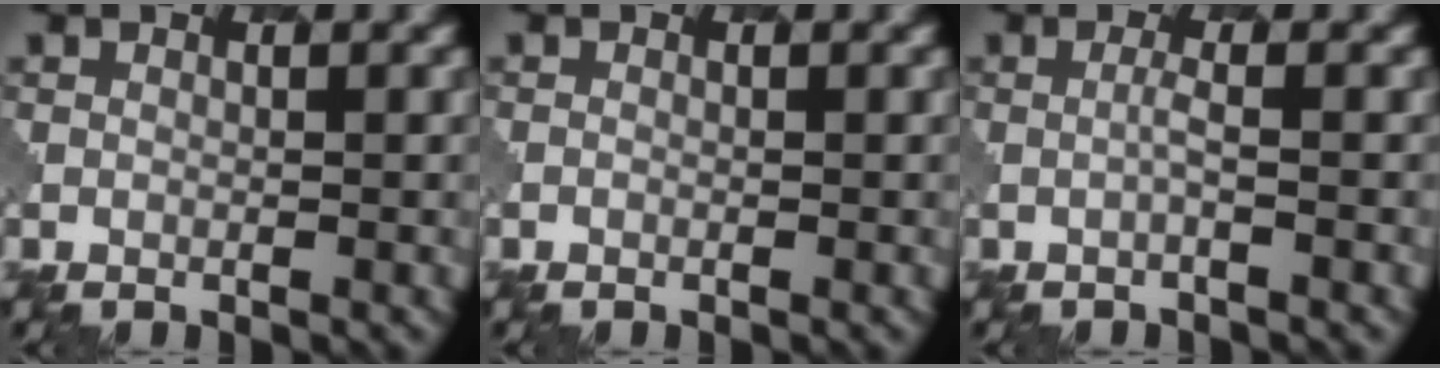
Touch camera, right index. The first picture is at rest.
{"total": 0.0}
{"total": 0.9, "force": [-0.1, 0.0, 0.9], "torque": [-0.015, 0.003, -0.006]}